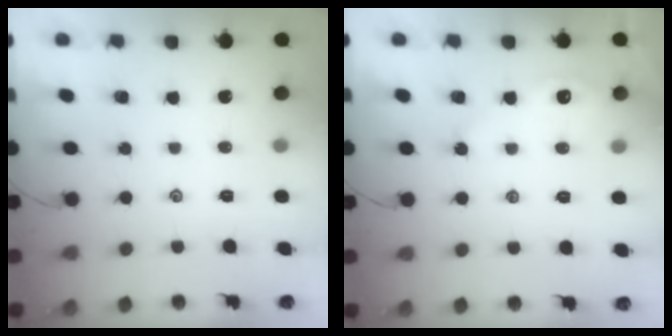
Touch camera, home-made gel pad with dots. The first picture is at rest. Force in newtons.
{"total": 2.7, "press": 2.7, "slide": 0.3}